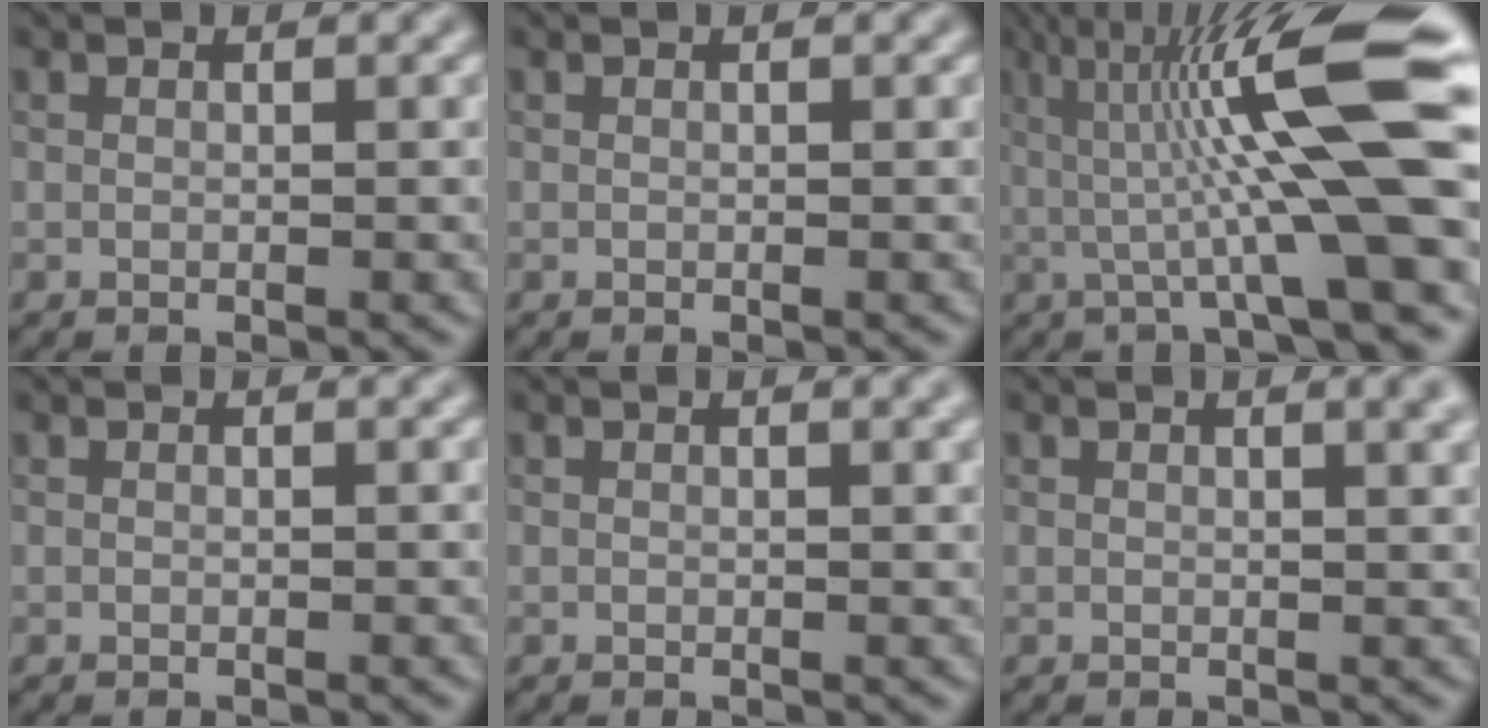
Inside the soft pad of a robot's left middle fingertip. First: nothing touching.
{"total": 0.0}
{"total": 13.6, "force": [1.4, 2.2, 13.4], "torque": [-0.199, 0.026, 0.020]}
{"total": 0.0}
{"total": 1.8, "force": [0.8, 0.6, 1.5], "torque": [-0.014, 0.005, 0.005]}
{"total": 3.2, "force": [1.3, 1.3, 2.6], "torque": [-0.016, 0.006, 0.010]}